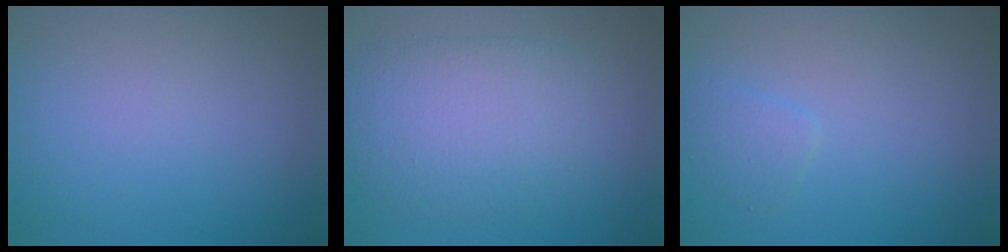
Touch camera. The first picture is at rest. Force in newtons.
{"total": 5.1, "press": 5.1, "slide": 0.4}
{"total": 1.2, "press": 1.2, "slide": 0.0}